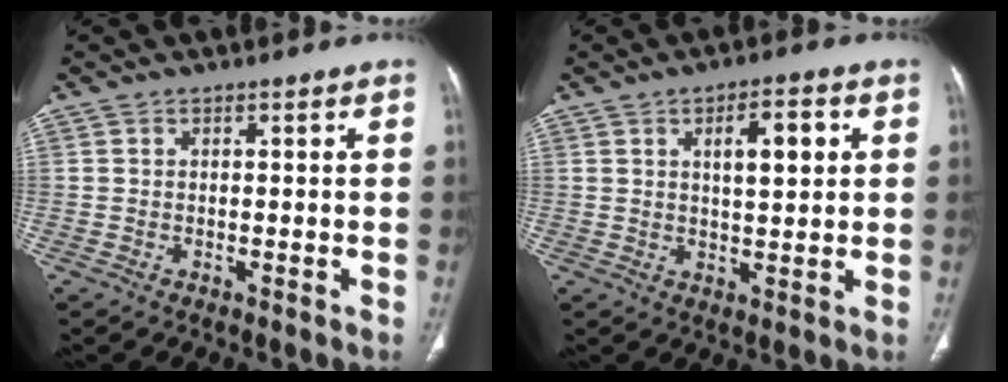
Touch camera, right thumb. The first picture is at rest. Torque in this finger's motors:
{"motor_torque": [-0.86, 0.72, 0.82, 0.40, 0.08]}